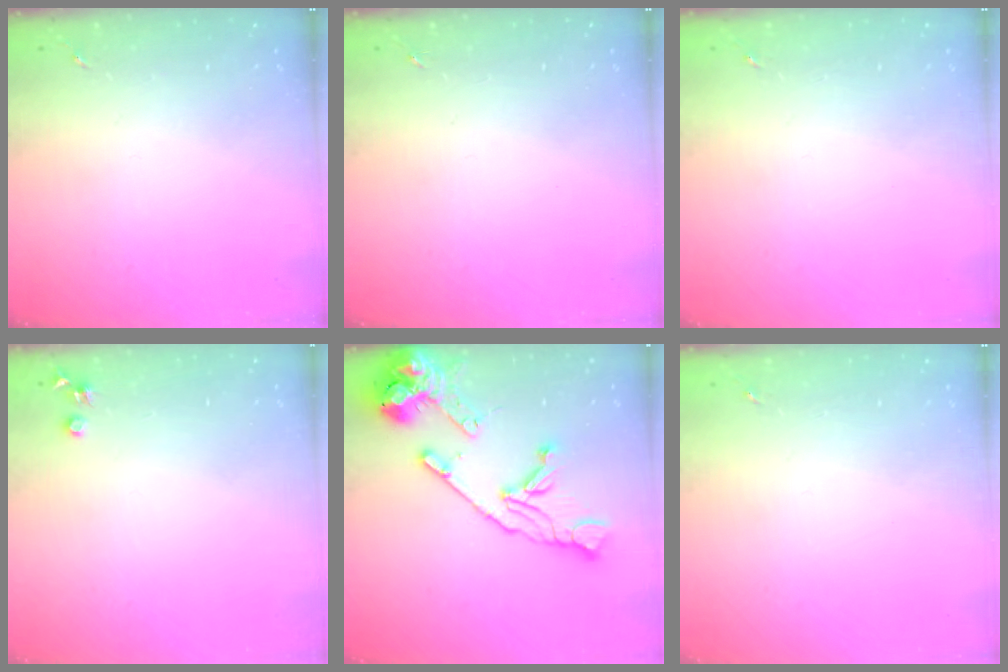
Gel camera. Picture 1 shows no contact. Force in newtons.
{"total": 0.0}
{"total": 0.0}
{"total": 3.5, "press": 3.5, "slide": 0.4}
{"total": 18.4, "press": 18.2, "slide": 2.3}
{"total": 0.0}